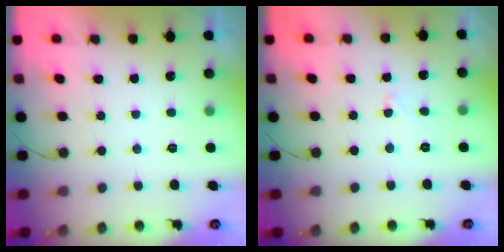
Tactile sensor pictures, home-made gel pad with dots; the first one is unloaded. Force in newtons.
{"total": 2.0, "press": 2.0, "slide": 0.2}